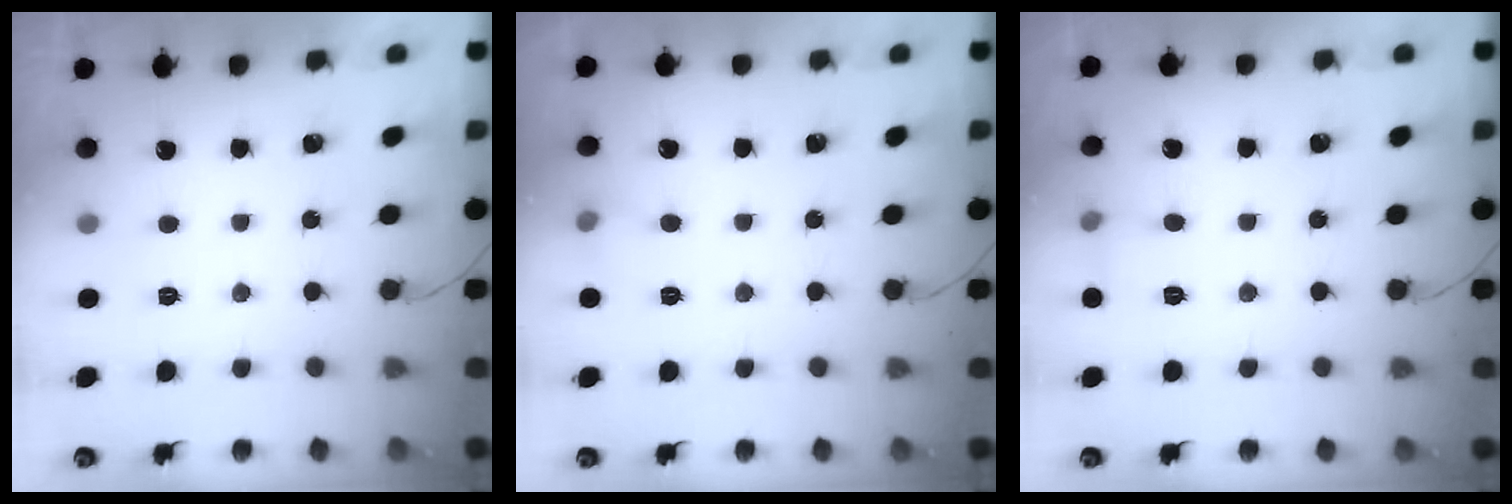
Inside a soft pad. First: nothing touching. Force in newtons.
{"total": 4.6, "press": 4.4, "slide": 1.4}
{"total": 5.1, "press": 4.8, "slide": 1.7}